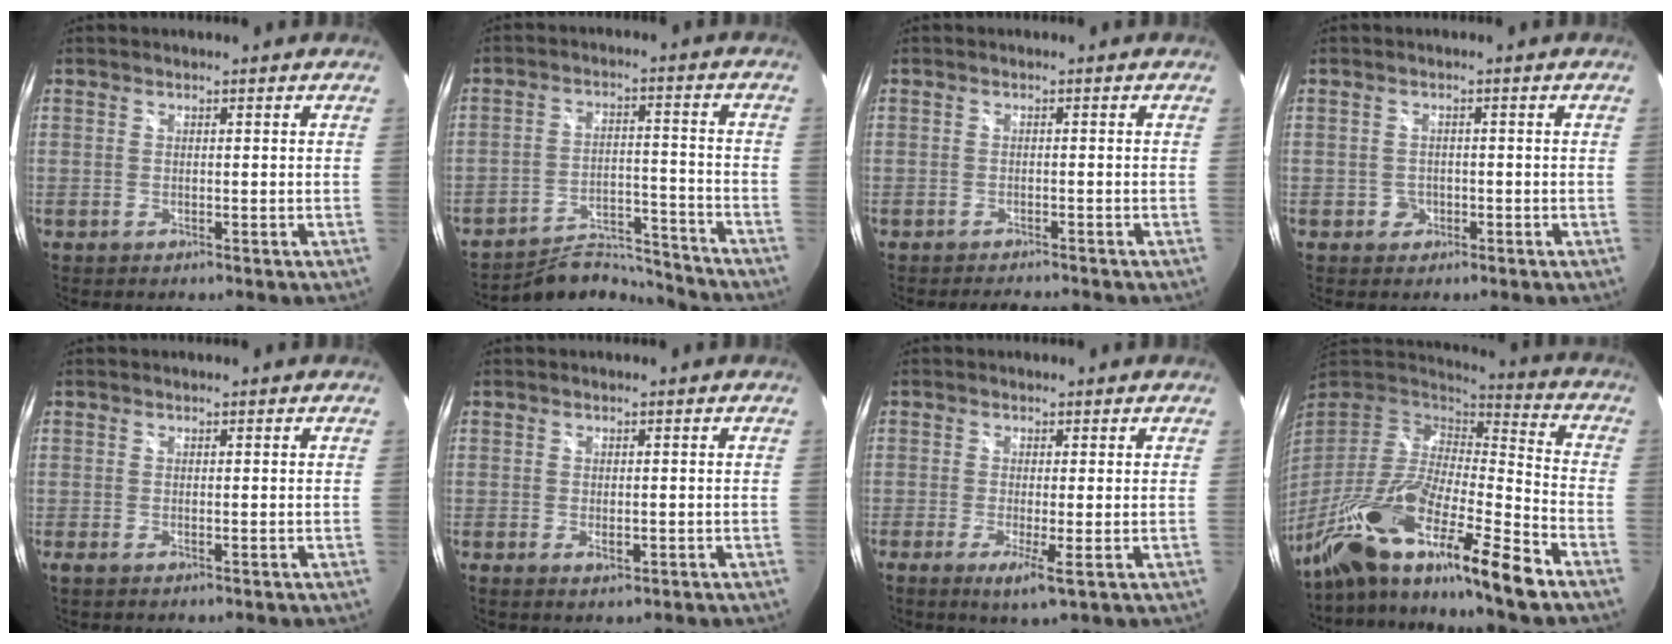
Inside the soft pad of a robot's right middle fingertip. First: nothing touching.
{"total": 10.4, "force": [-10.4, 1.0, 0.5], "torque": [-0.020, 0.018, -0.164]}
{"total": 3.3, "force": [-3.1, 0.3, 1.0], "torque": [-0.023, -0.004, -0.046]}
{"total": 2.1, "force": [-0.8, 2.0, 0.2], "torque": [-0.004, 0.001, -0.011]}
{"total": 0.8, "force": [-0.3, 0.0, 0.7], "torque": [-0.014, 0.001, -0.006]}
{"total": 1.9, "force": [-0.7, 1.0, 1.5], "torque": [-0.024, -0.002, -0.008]}
{"total": 3.7, "force": [-1.2, -0.2, 3.5], "torque": [-0.074, -0.012, -0.023]}
{"total": 24.5, "force": [-16.6, 3.8, 17.7], "torque": [-0.311, -0.050, -0.300]}